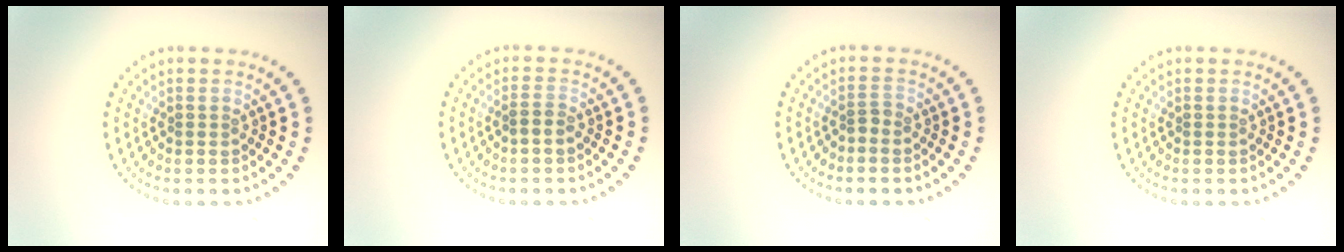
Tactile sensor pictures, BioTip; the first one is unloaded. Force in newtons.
{"total": 1.2, "press": 1.1, "slide": 0.4}
{"total": 0.8, "press": 0.4, "slide": 0.6}
{"total": 0.0}